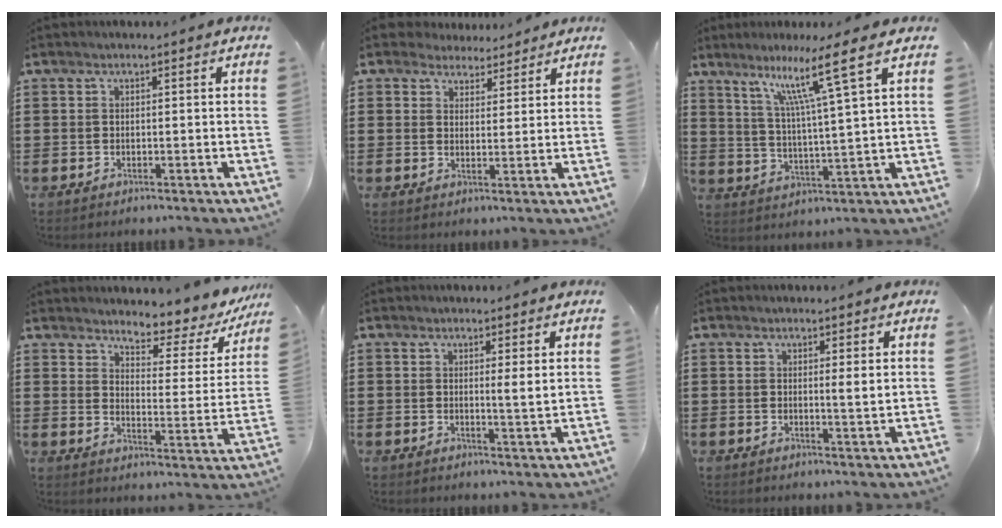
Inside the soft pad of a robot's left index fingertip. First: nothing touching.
{"total": 3.4, "force": [3.1, 1.5, -0.1], "torque": [-0.011, 0.000, 0.058]}
{"total": 10.5, "force": [6.4, -0.9, 8.3], "torque": [-0.161, -0.021, 0.097]}
{"total": 4.7, "force": [4.4, 0.7, 1.5], "torque": [-0.040, -0.041, 0.067]}
{"total": 2.3, "force": [1.2, -0.1, 1.9], "torque": [-0.036, -0.006, 0.019]}
{"total": 1.9, "force": [0.9, 0.0, 1.7], "torque": [-0.030, -0.004, 0.014]}